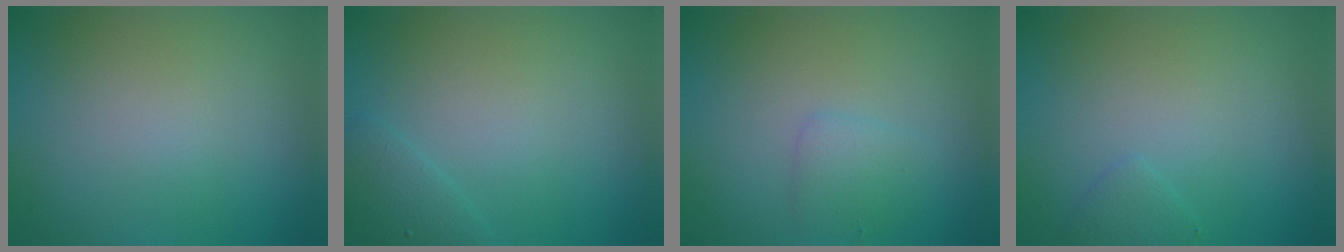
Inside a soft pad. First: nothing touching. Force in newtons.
{"total": 1.6, "press": 1.6, "slide": 0.1}
{"total": 1.8, "press": 1.8, "slide": 0.0}
{"total": 1.1, "press": 1.1, "slide": 0.1}